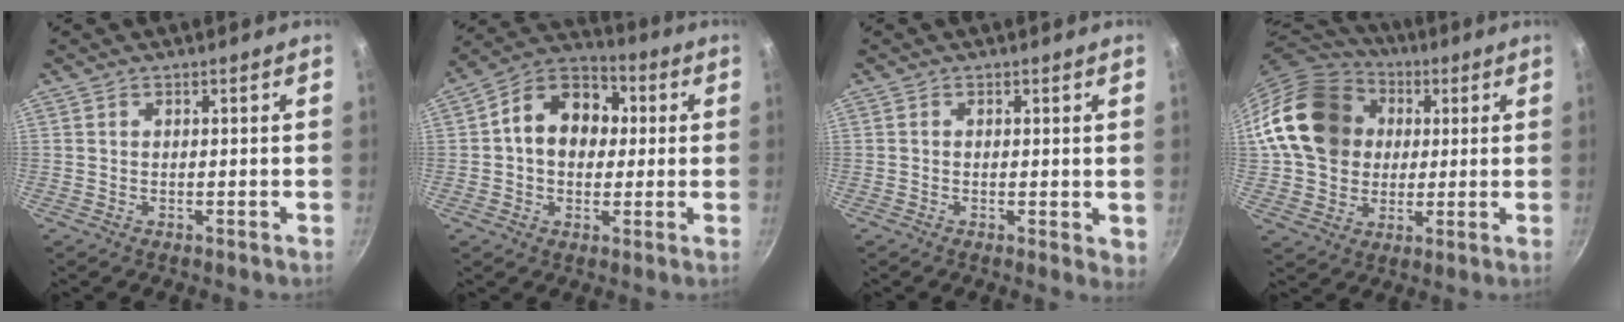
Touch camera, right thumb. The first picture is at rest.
{"total": 13.9, "force": [1.7, 10.6, 8.9], "torque": [-0.102, 0.029, 0.006]}
{"total": 2.5, "force": [-0.1, 1.1, 2.2], "torque": [-0.027, -0.007, -0.003]}
{"total": 20.2, "force": [3.4, 16.7, 10.9], "torque": [-0.172, 0.030, 0.061]}